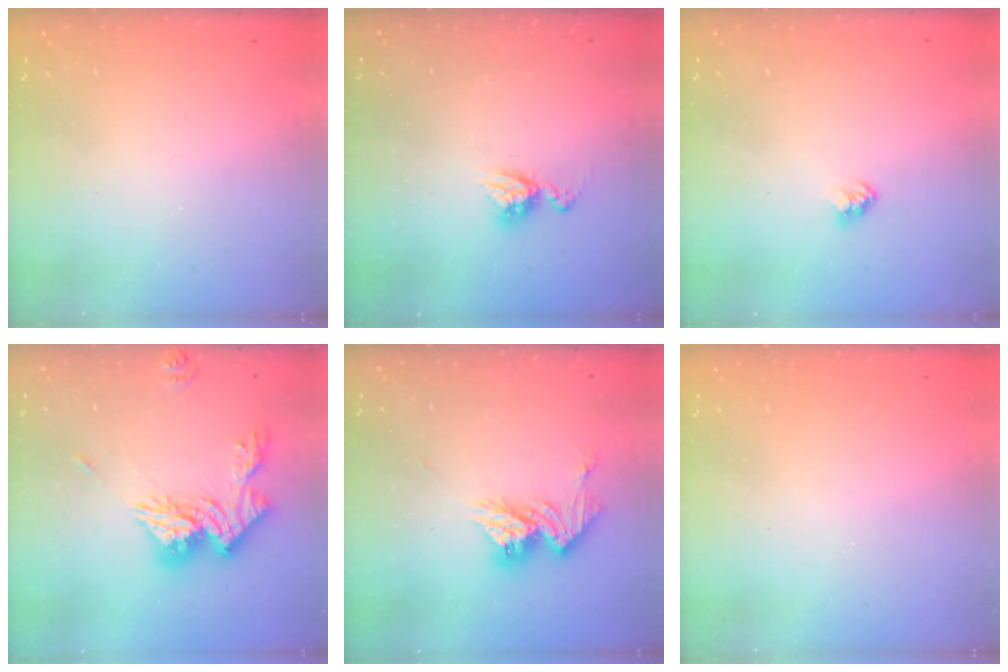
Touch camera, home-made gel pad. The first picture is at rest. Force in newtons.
{"total": 6.2, "press": 6.2, "slide": 0.5}
{"total": 2.4, "press": 2.4, "slide": 0.1}
{"total": 14.4, "press": 14.4, "slide": 1.5}
{"total": 11.2, "press": 11.2, "slide": 0.9}
{"total": 0.0}